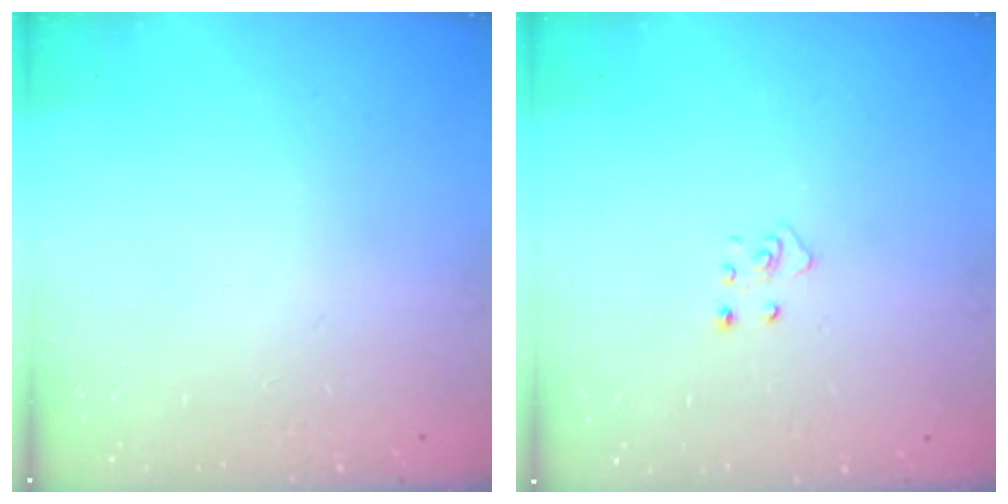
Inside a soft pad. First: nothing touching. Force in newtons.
{"total": 3.3, "press": 3.3, "slide": 0.3}